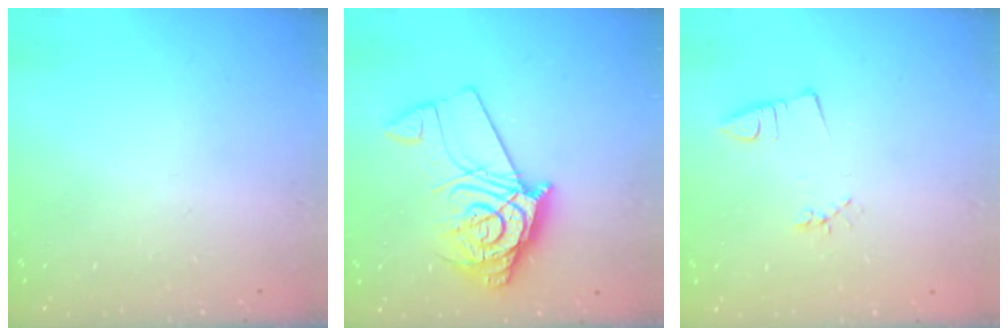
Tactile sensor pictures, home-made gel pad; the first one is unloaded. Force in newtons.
{"total": 14.0, "press": 13.9, "slide": 1.6}
{"total": 2.0, "press": 1.4, "slide": 1.4}